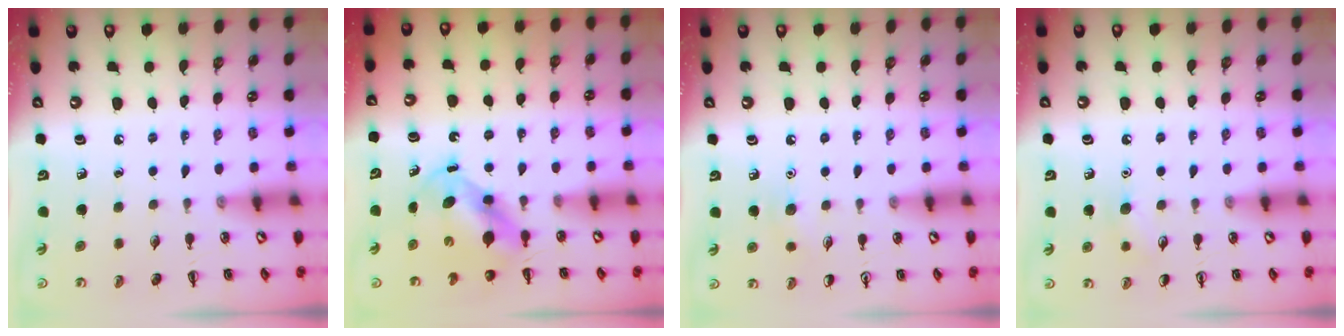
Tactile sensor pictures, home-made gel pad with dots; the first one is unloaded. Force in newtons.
{"total": 5.7, "press": 5.7, "slide": 1.0}
{"total": 5.2, "press": 5.0, "slide": 1.6}
{"total": 6.5, "press": 6.2, "slide": 1.8}